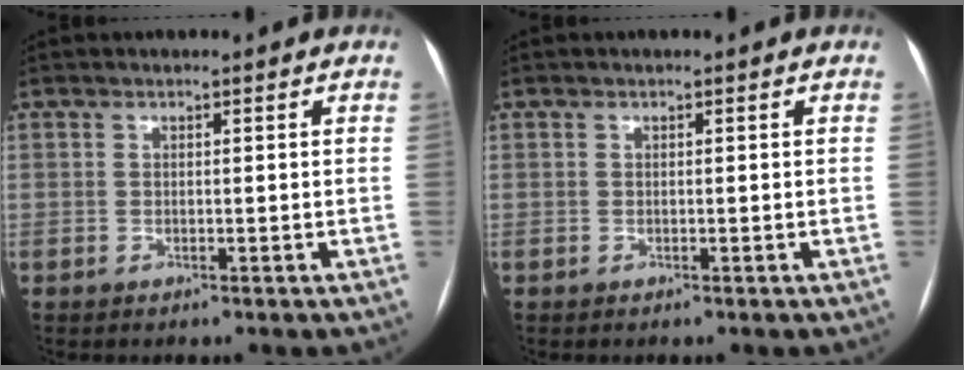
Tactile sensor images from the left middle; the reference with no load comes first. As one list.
[{"total": 0.0}]